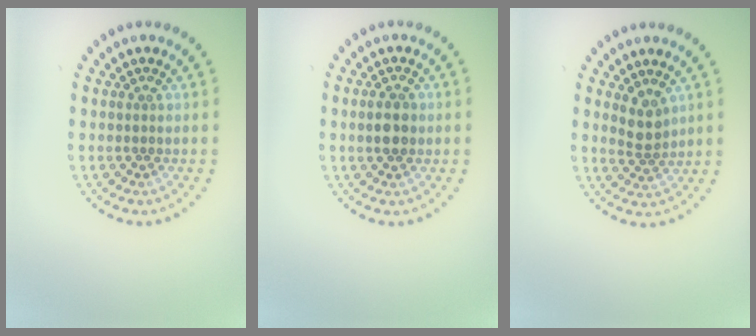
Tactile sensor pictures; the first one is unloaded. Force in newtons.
{"total": 2.8, "press": 2.8, "slide": 0.2}
{"total": 2.2, "press": 1.8, "slide": 1.3}